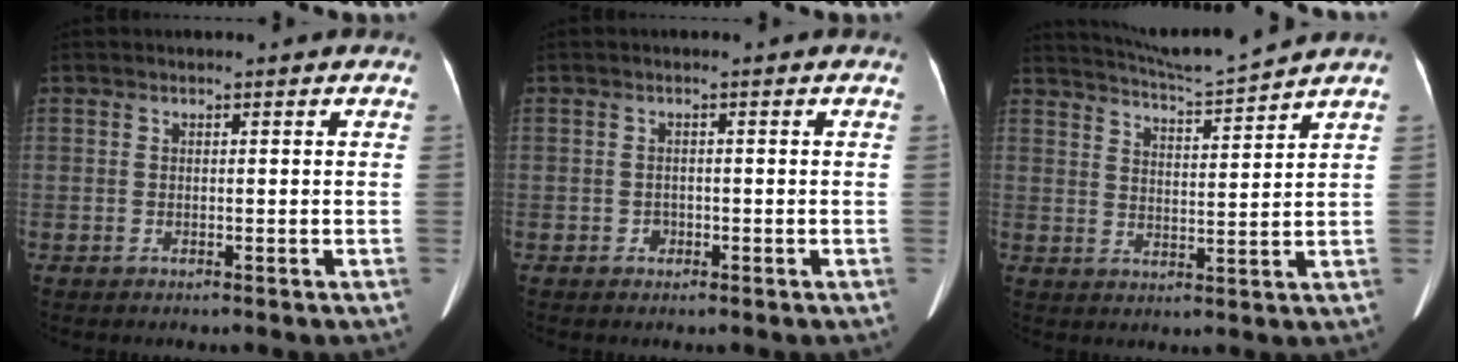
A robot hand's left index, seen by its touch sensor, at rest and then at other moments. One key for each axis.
{"total": 1.3, "fx": -0.9, "fy": 0.8, "fz": 0.1, "tx": -0.002, "ty": -0.004, "tz": -0.013}
{"total": 8.5, "fx": 8.1, "fy": -2.0, "fz": 1.4, "tx": -0.041, "ty": -0.009, "tz": 0.140}